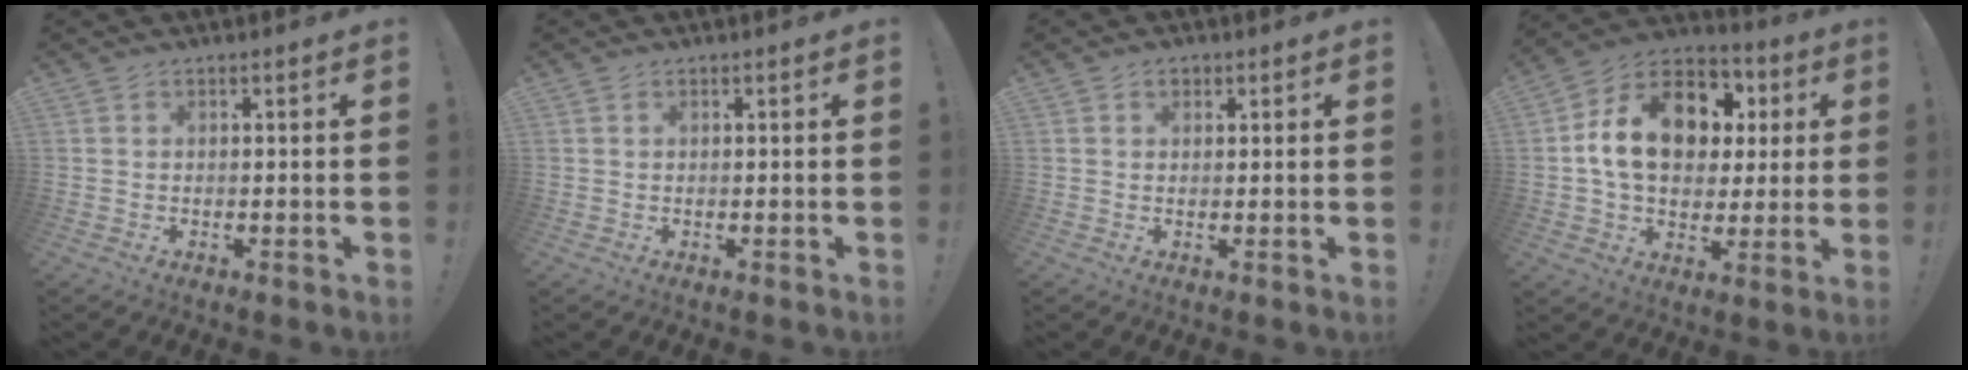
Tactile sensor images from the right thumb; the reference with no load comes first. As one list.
[{"total": 0.0}, {"total": 1.6, "force": [0.6, 1.3, 0.6], "torque": [-0.004, -0.001, 0.010]}, {"total": 18.5, "force": [3.9, 13.6, 11.9], "torque": [-0.174, 0.004, 0.078]}]